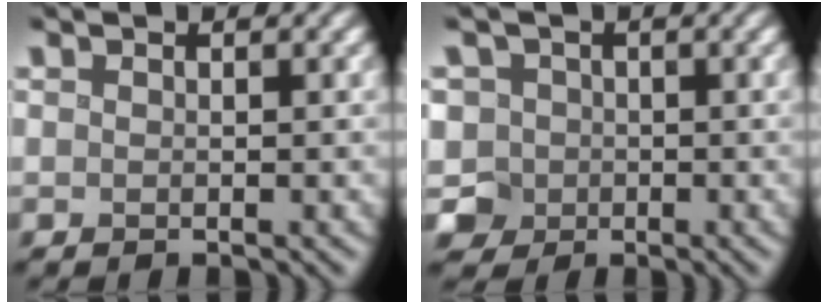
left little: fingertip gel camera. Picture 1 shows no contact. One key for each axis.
{"total": 4.7, "fx": 0.0, "fy": 4.5, "fz": 1.2, "tx": -0.016, "ty": 0.021, "tz": -0.021}